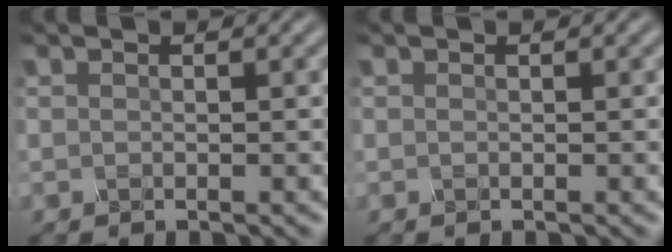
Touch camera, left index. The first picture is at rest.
{"total": 0.0}